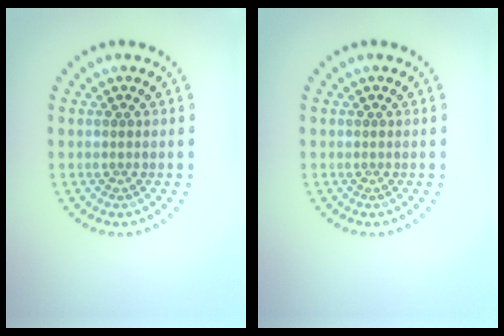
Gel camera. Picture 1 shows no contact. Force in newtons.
{"total": 0.0}